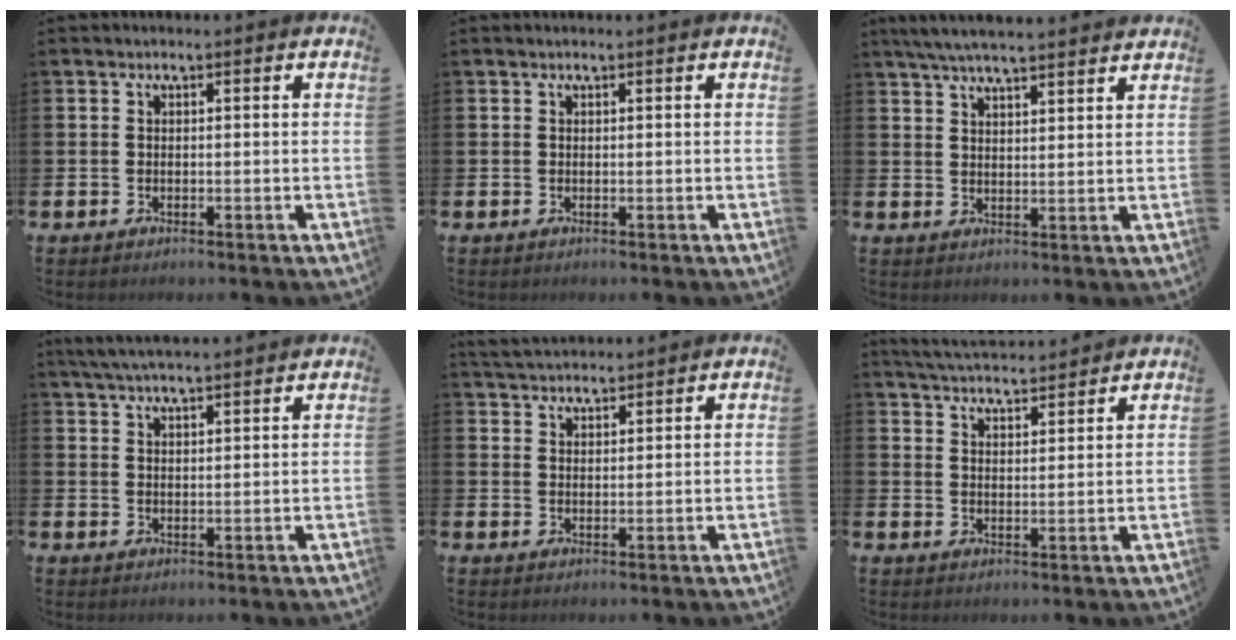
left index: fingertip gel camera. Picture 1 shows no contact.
{"total": 0.0}
{"total": 5.5, "force": [5.2, 0.3, 1.7], "torque": [-0.051, -0.014, 0.095]}
{"total": 4.5, "force": [4.4, 0.1, 1.2], "torque": [-0.038, -0.012, 0.081]}
{"total": 3.6, "force": [3.6, 0.5, 0.2], "torque": [-0.006, -0.020, 0.065]}
{"total": 4.6, "force": [4.6, 0.4, 0.3], "torque": [-0.020, -0.028, 0.082]}